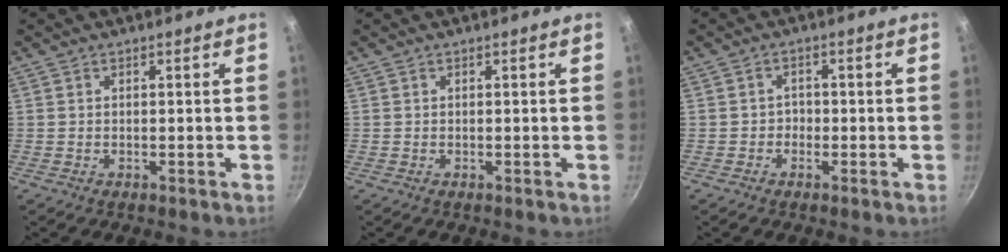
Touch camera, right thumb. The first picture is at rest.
{"total": 0.0}
{"total": 1.7, "force": [-0.6, 1.5, 0.5], "torque": [0.008, 0.003, -0.011]}